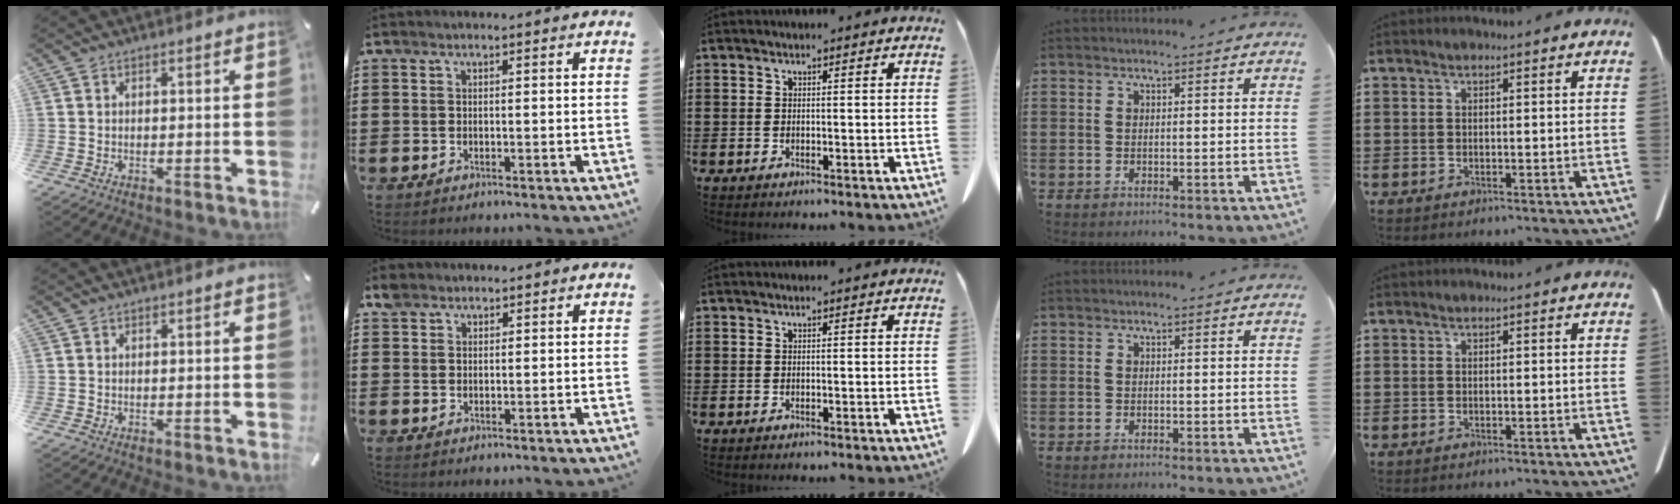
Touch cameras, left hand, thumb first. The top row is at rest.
{"index": {"total": 2.1, "force": [1.7, 1.1, 0.4], "torque": [-0.014, 0.005, 0.033]}}